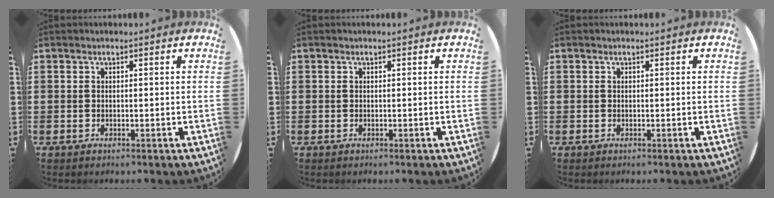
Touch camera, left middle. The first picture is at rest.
{"total": 0.0}
{"total": 0.0}